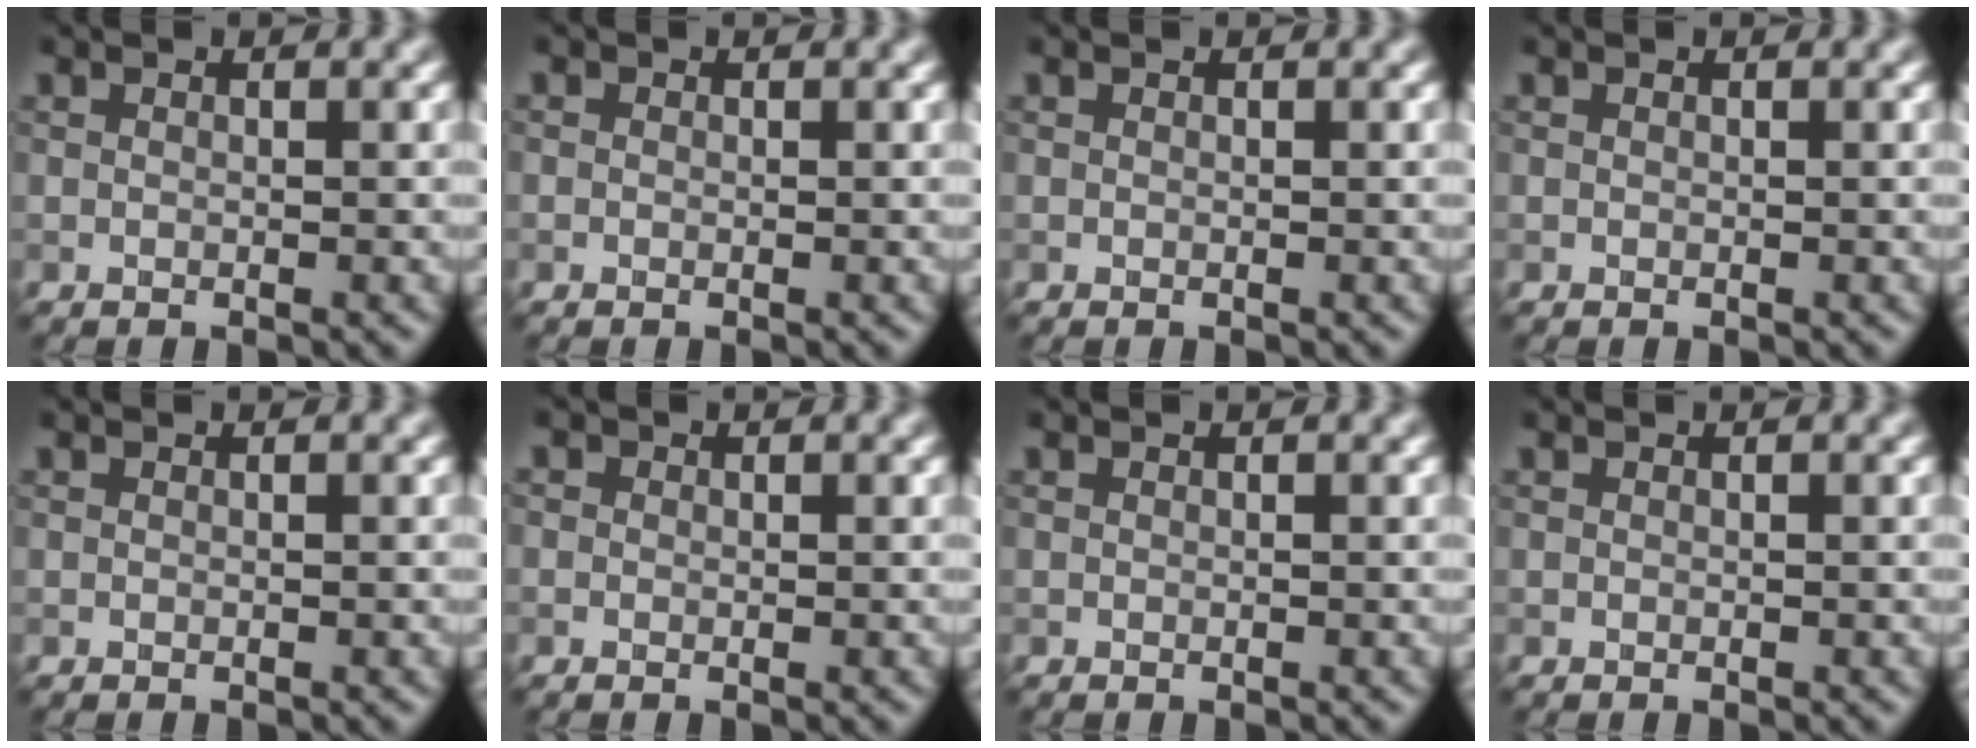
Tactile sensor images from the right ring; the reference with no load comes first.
{"total": 0.0}
{"total": 0.0}
{"total": 0.0}
{"total": 0.0}
{"total": 0.6, "force": [0.1, 0.6, 0.1], "torque": [0.000, -0.006, -0.003]}
{"total": 0.0}
{"total": 0.0}